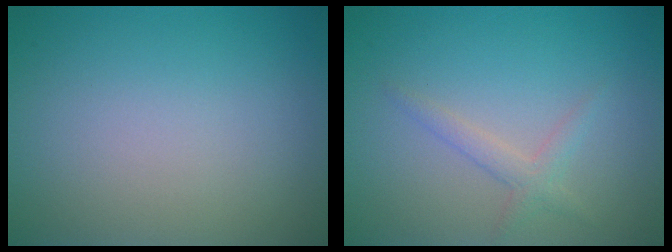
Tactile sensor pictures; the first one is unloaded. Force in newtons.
{"total": 1.6, "press": 1.6, "slide": 0.1}